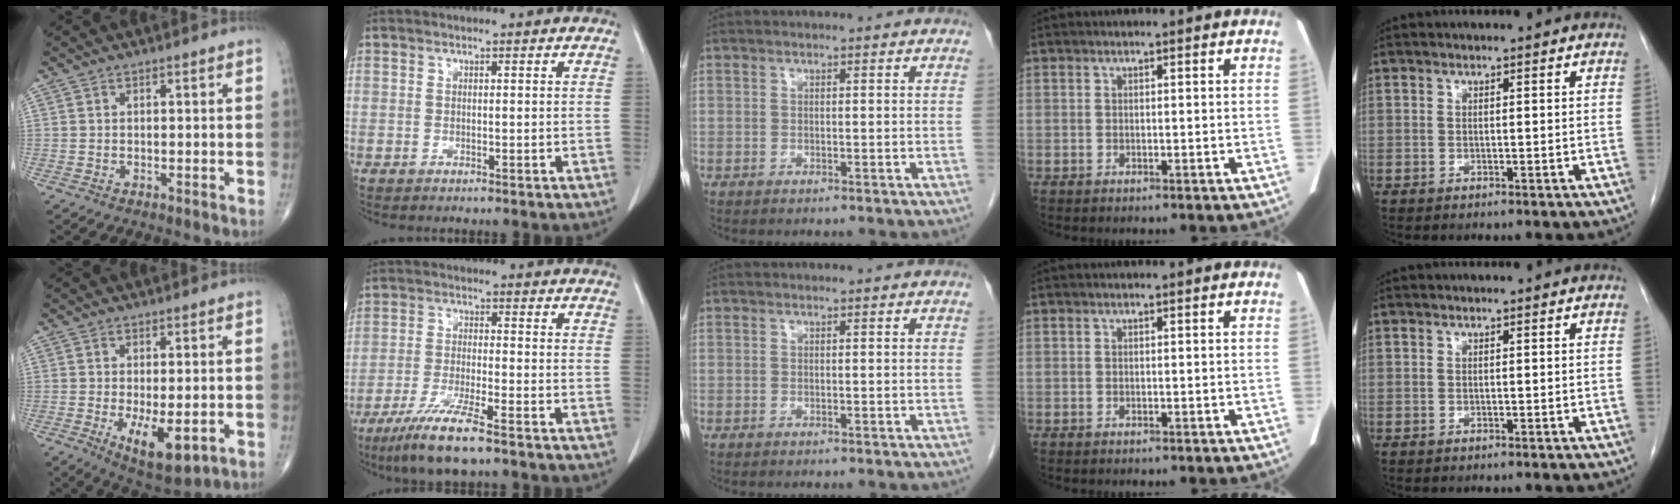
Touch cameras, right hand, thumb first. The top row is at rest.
{"thumb": {"total": 9.0, "force": [-2.4, 3.7, 7.9], "torque": [-0.122, -0.018, -0.027]}, "index": {"total": 9.1, "force": [-6.5, 0.4, 6.3], "torque": [-0.120, -0.026, -0.117]}}